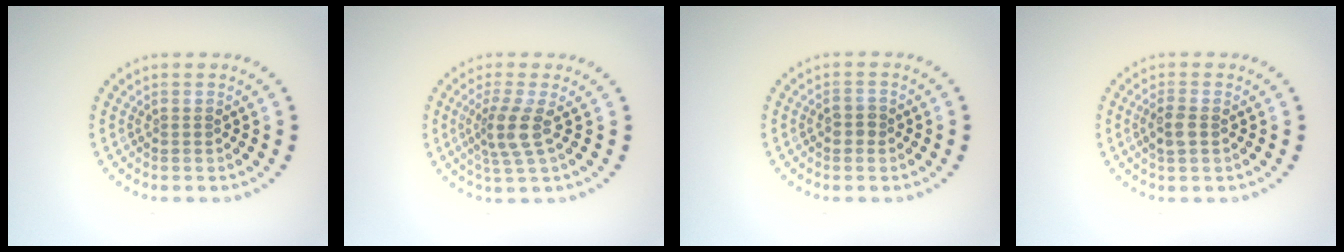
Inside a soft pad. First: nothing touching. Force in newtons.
{"total": 2.8, "press": 2.2, "slide": 1.8}
{"total": 1.5, "press": 1.5, "slide": 0.4}
{"total": 1.9, "press": 1.9, "slide": 0.4}